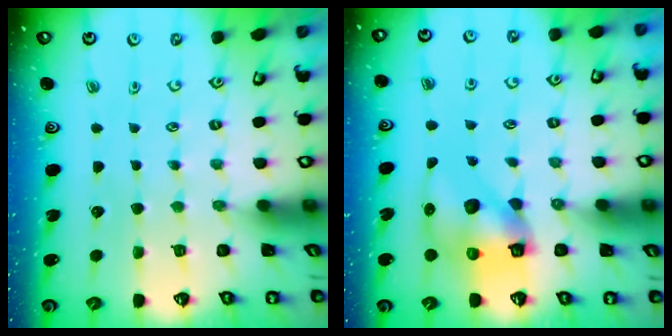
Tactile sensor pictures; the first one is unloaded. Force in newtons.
{"total": 10.8, "press": 10.7, "slide": 1.5}